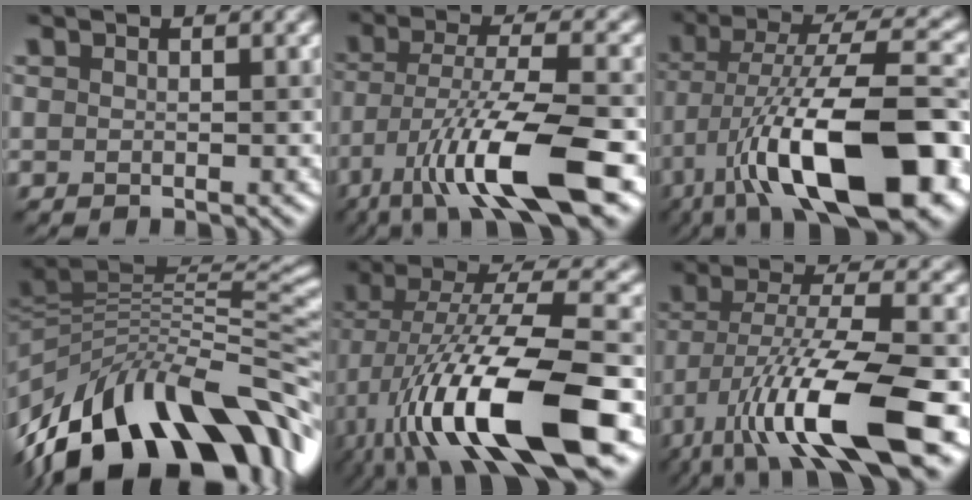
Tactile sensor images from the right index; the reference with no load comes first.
{"total": 11.4, "force": [-5.8, 2.9, 9.4], "torque": [-0.167, -0.003, -0.105]}
{"total": 15.9, "force": [-6.1, 5.5, 13.6], "torque": [-0.216, 0.015, -0.103]}
{"total": 15.7, "force": [-6.3, 7.0, 12.5], "torque": [-0.217, 0.010, -0.109]}
{"total": 14.6, "force": [-4.9, 4.7, 12.9], "torque": [-0.240, 0.002, -0.085]}
{"total": 12.4, "force": [-5.9, 3.4, 10.4], "torque": [-0.190, -0.004, -0.106]}